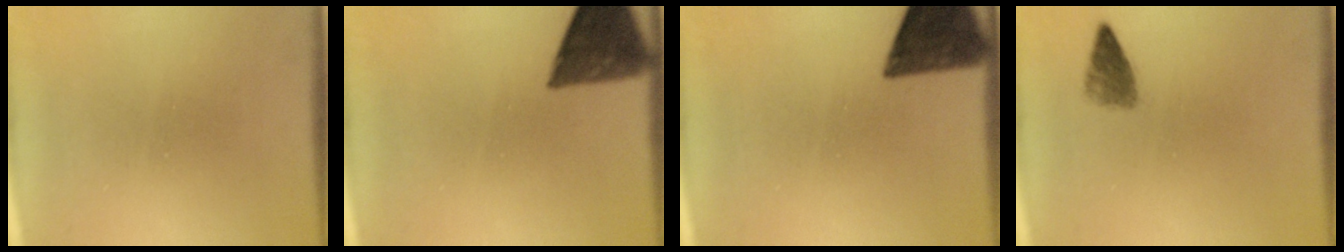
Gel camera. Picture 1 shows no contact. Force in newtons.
{"total": 10.6}
{"total": 11.6}
{"total": 2.2}